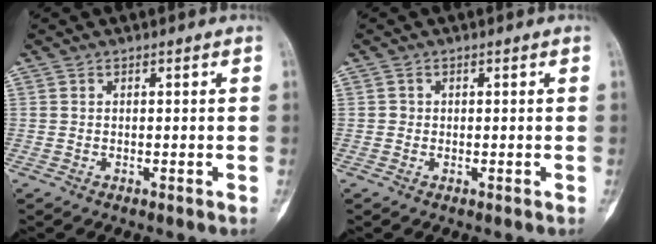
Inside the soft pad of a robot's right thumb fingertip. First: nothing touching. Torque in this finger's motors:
{"motor_torque": [0.48, 0.20, 0.22, 0.02, 0.01]}